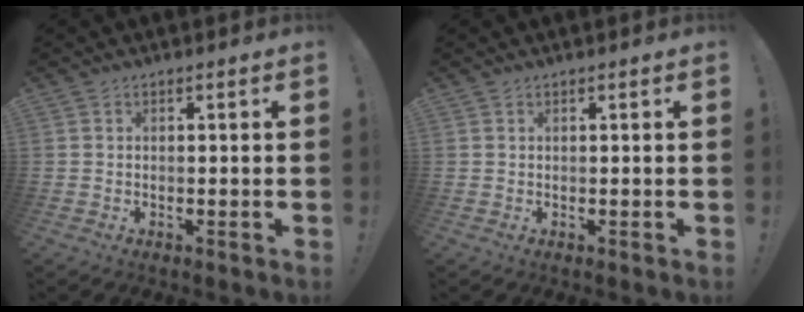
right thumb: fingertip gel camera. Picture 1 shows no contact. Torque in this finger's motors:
{"motor_torque": [-0.01, 0.00, 0.00, 0.00, 0.00]}